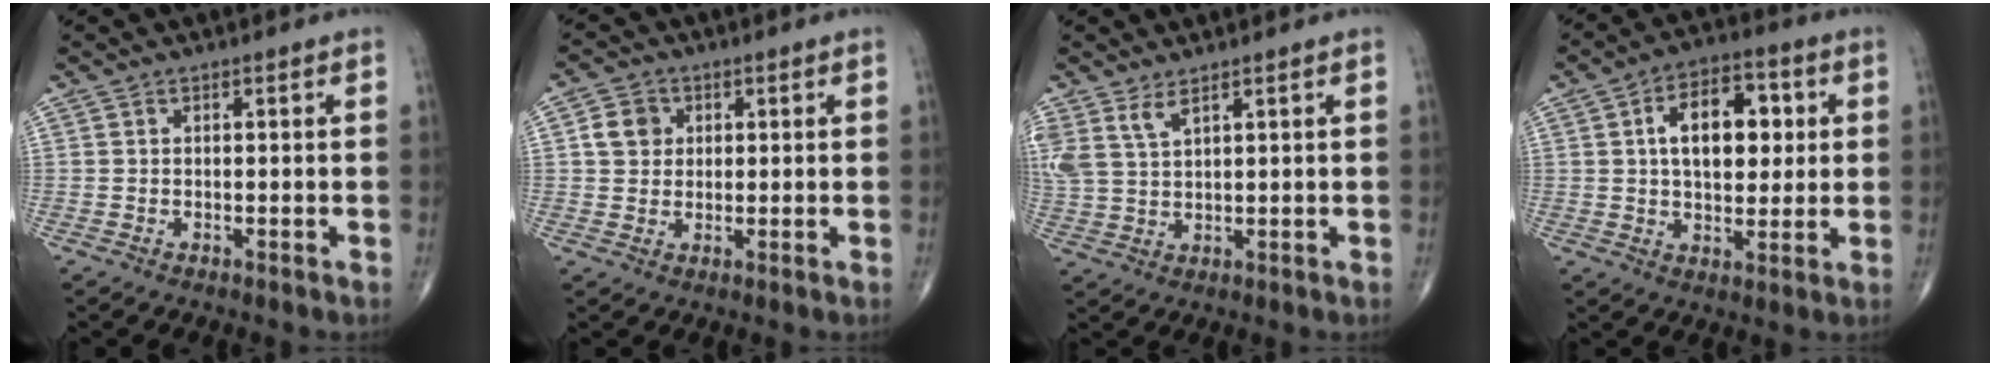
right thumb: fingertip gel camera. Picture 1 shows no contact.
{"total": 4.9, "force": [1.1, 4.3, 2.1], "torque": [-0.020, 0.002, 0.016]}
{"total": 5.3, "force": [3.5, 1.9, 3.4], "torque": [-0.078, -0.011, 0.081]}
{"total": 13.4, "force": [2.6, 7.8, 10.5], "torque": [-0.132, 0.007, 0.039]}